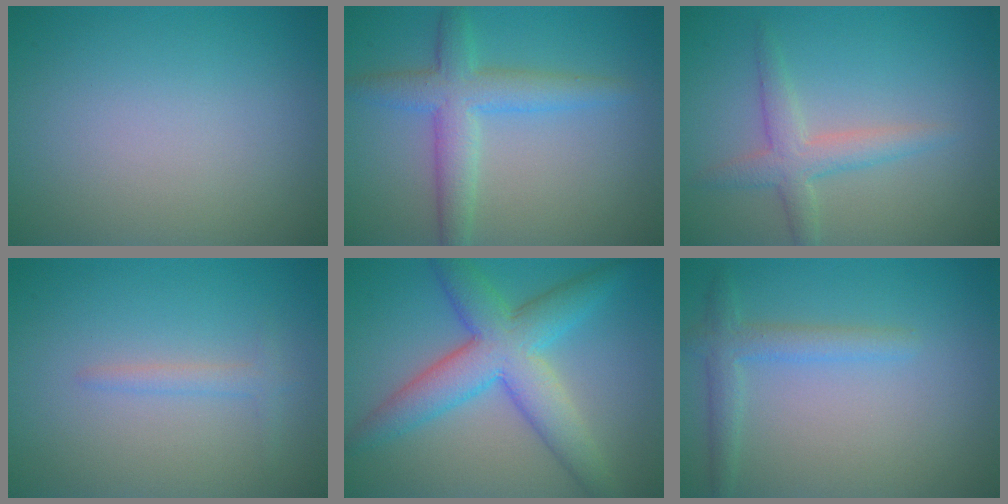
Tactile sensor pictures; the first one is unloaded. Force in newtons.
{"total": 4.5, "press": 4.5, "slide": 0.1}
{"total": 2.9, "press": 2.9, "slide": 0.1}
{"total": 1.3, "press": 1.3, "slide": 0.1}
{"total": 7.2, "press": 7.2, "slide": 0.0}
{"total": 2.4, "press": 2.4, "slide": 0.0}